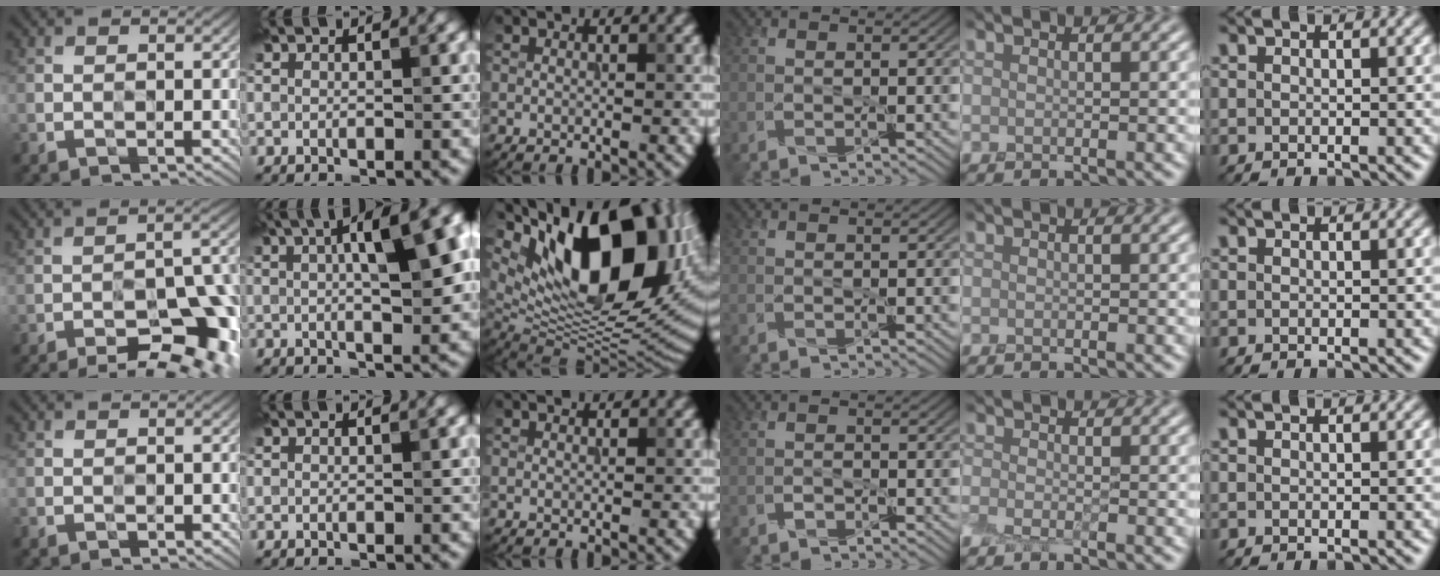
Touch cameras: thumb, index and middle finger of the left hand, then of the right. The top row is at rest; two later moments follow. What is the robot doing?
{"motion": "peel", "object": "cling film"}